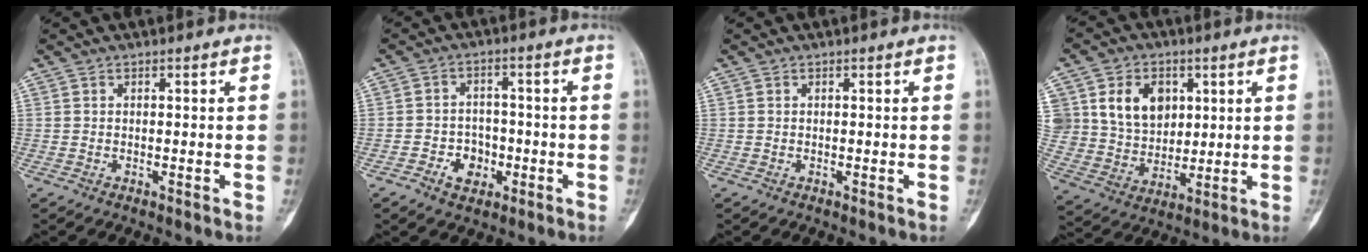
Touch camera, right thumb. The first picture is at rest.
{"total": 5.6, "force": [-2.3, 4.4, 2.6], "torque": [-0.016, 0.021, -0.036]}
{"total": 0.0}
{"total": 13.0, "force": [4.4, 10.1, 6.8], "torque": [-0.080, -0.016, 0.092]}